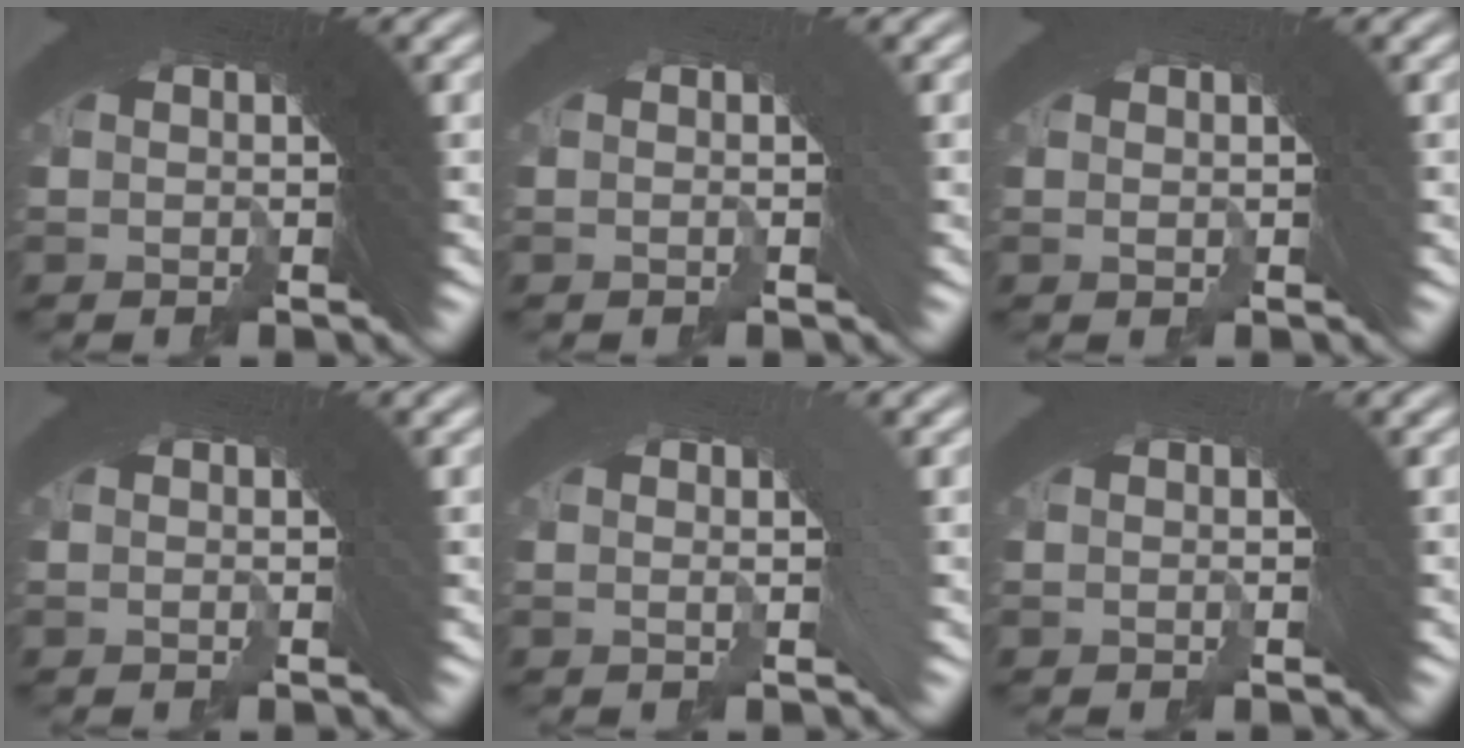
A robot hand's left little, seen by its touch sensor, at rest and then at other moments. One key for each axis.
{"total": 1.3, "fx": -0.8, "fy": 0.5, "fz": 0.9, "tx": -0.003, "ty": 0.014, "tz": -0.019}
{"total": 0.7, "fx": 0.1, "fy": 0.6, "fz": 0.4, "tx": 0.000, "ty": 0.012, "tz": -0.002}
{"total": 0.7, "fx": -0.5, "fy": 0.5, "fz": 0.2, "tx": -0.003, "ty": 0.007, "tz": -0.012}
{"total": 1.6, "fx": -0.1, "fy": 0.3, "fz": 1.5, "tx": -0.013, "ty": 0.017, "tz": -0.009}
{"total": 0.9, "fx": -0.6, "fy": 0.4, "fz": 0.5, "tx": -0.002, "ty": 0.015, "tz": -0.018}